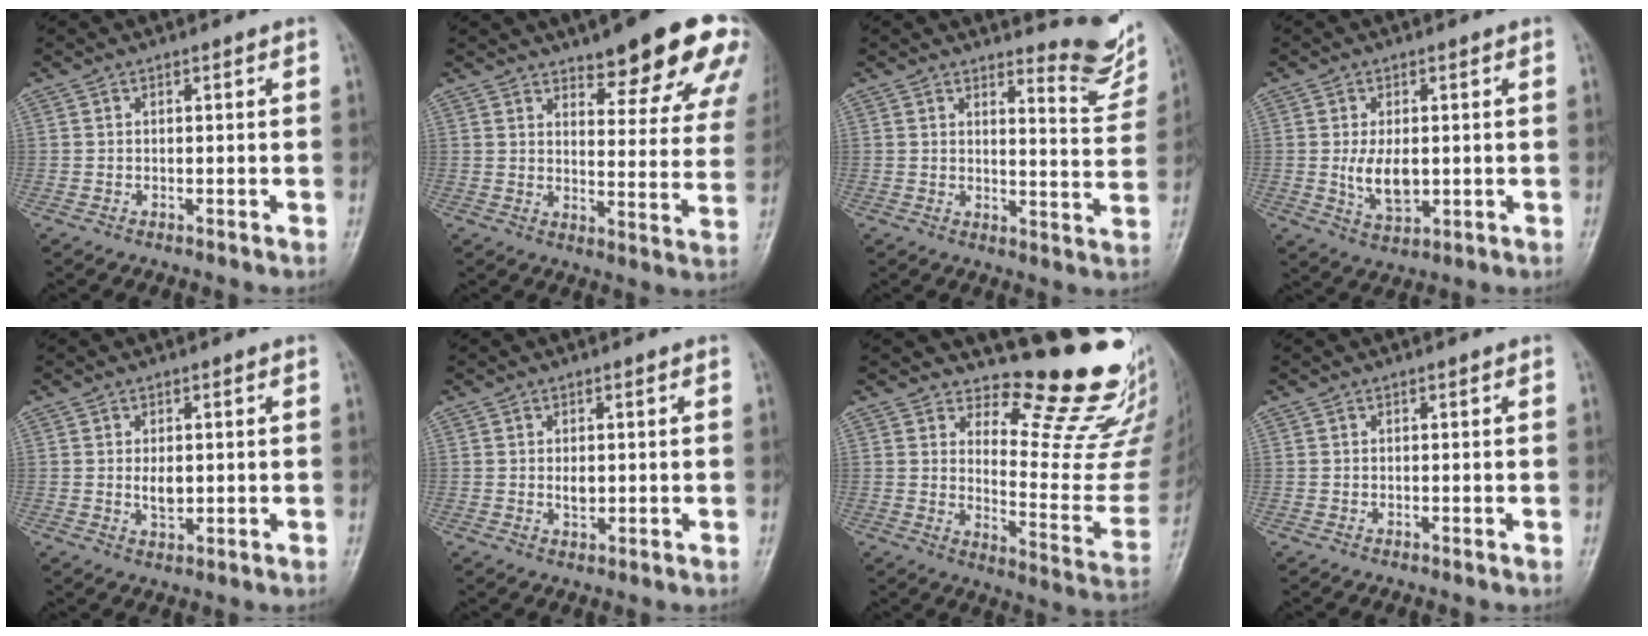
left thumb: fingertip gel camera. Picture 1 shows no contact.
{"total": 18.5, "force": [12.7, 5.4, 12.3], "torque": [-0.112, -0.068, 0.156]}
{"total": 7.8, "force": [7.0, 1.6, 2.8], "torque": [-0.020, -0.076, 0.083]}
{"total": 6.6, "force": [0.0, 3.8, 5.4], "torque": [-0.090, -0.013, 0.008]}
{"total": 2.9, "force": [0.3, 1.7, 2.3], "torque": [-0.034, -0.007, 0.009]}
{"total": 1.9, "force": [0.3, 1.2, 1.5], "torque": [-0.021, -0.004, 0.006]}
{"total": 17.7, "force": [15.2, 4.4, 7.9], "torque": [-0.053, -0.179, 0.195]}
{"total": 0.0}